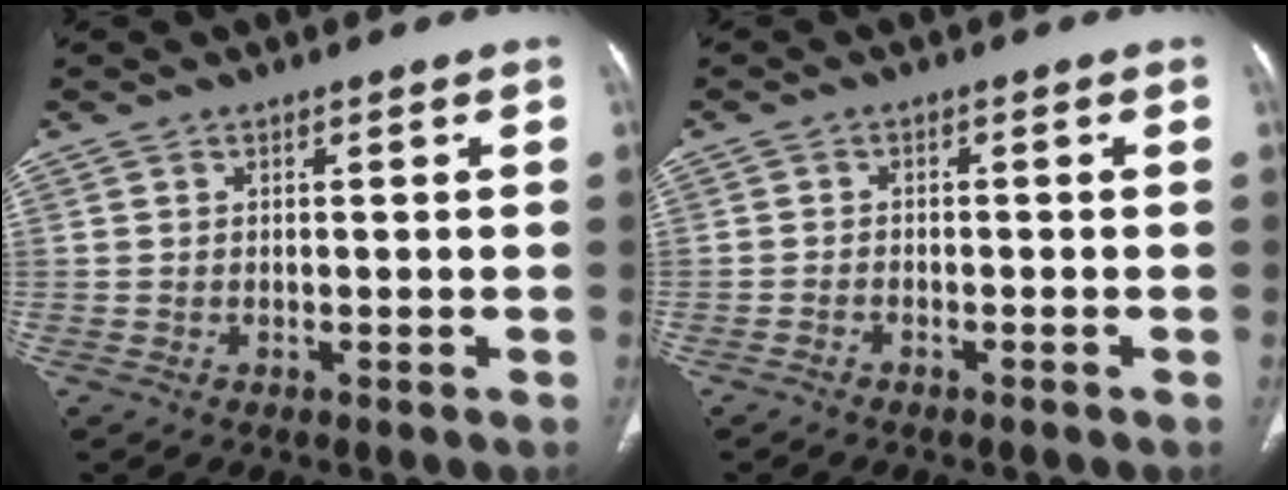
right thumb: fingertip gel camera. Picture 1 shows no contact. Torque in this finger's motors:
{"motor_torque": [-0.26, -0.01, -0.23, 0.06, 0.00]}